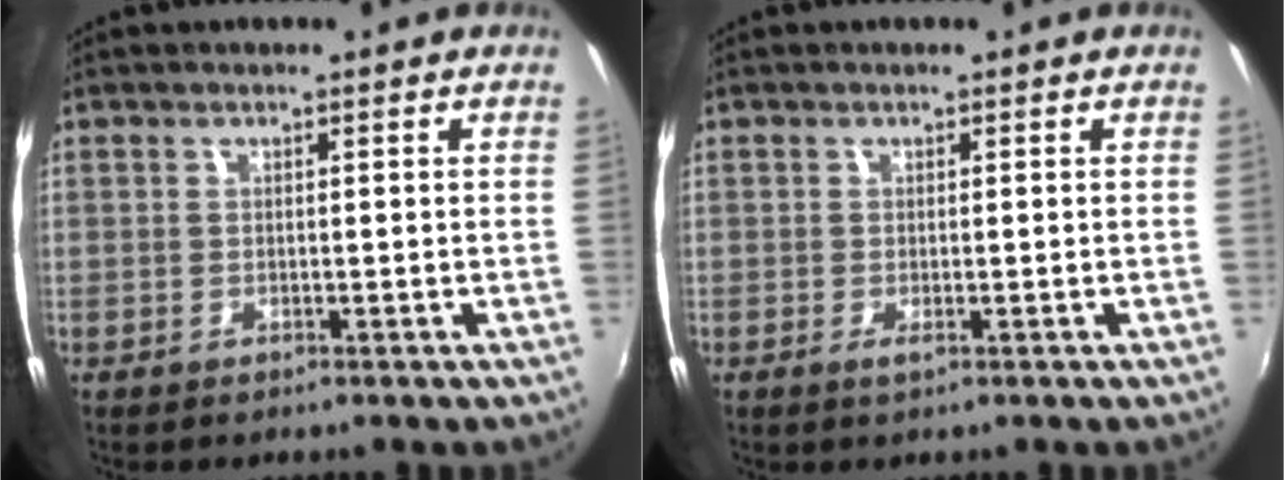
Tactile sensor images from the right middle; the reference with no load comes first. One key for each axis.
{"total": 0.9, "fx": -0.2, "fy": -0.1, "fz": 0.9, "tx": -0.015, "ty": -0.002, "tz": -0.003}